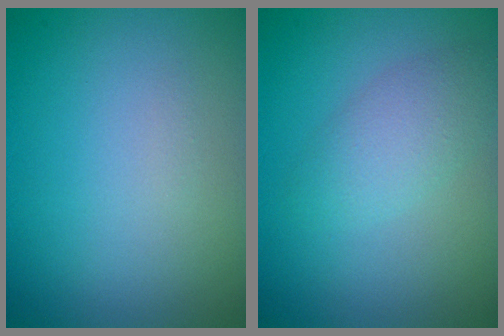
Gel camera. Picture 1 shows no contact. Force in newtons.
{"total": 2.7, "press": 2.7, "slide": 0.1}